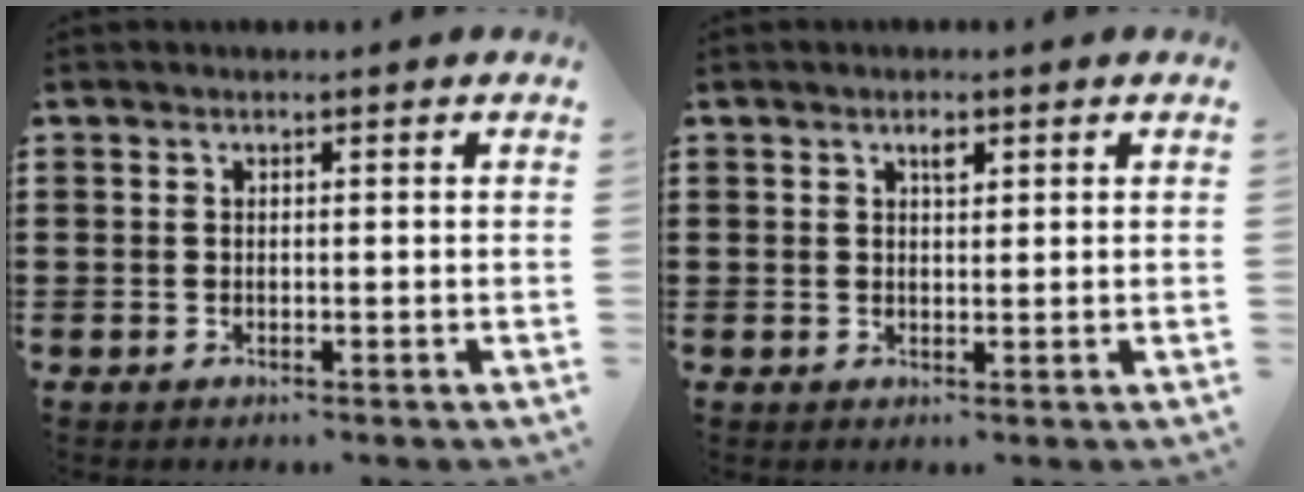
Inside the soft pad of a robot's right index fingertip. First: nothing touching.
{"total": 1.7, "force": [0.9, 0.7, 1.3], "torque": [-0.020, 0.002, 0.012]}